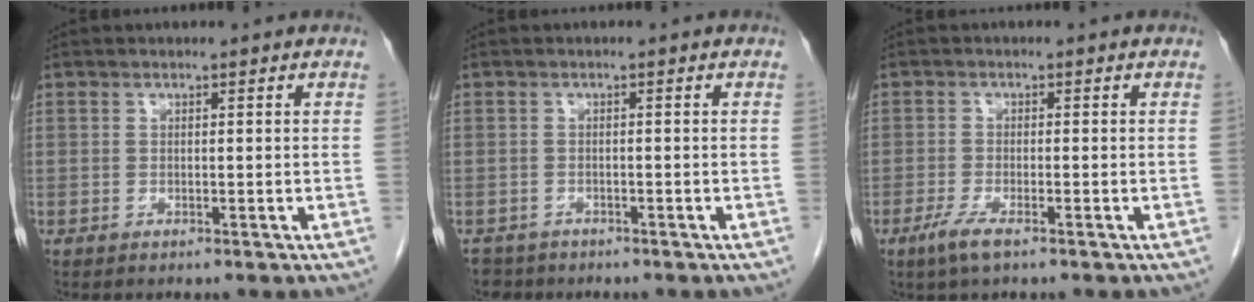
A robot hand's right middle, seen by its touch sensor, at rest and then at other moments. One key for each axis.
{"total": 2.6, "fx": -2.1, "fy": 1.4, "fz": -0.3, "tx": -0.001, "ty": 0.002, "tz": -0.036}
{"total": 3.2, "fx": -2.0, "fy": 0.4, "fz": 2.5, "tx": -0.058, "ty": -0.009, "tz": -0.040}